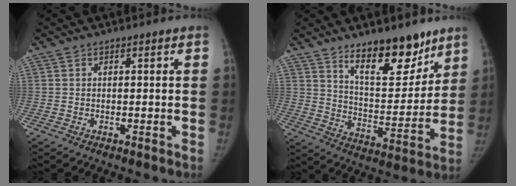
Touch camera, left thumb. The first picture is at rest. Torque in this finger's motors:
{"motor_torque": [0.14, 0.09, 1.00, -0.86, 0.04]}